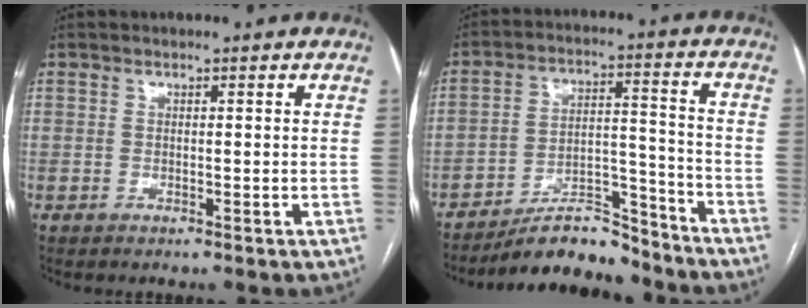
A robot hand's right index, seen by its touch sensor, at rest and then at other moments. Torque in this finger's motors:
{"motor_torque": [0.00, -0.22, -0.11, -0.06]}